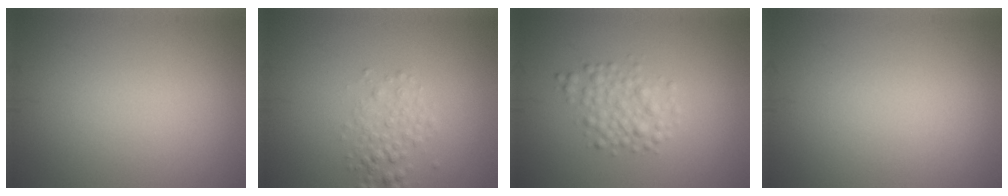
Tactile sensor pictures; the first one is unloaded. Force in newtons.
{"total": 2.1, "press": 2.1, "slide": 0.1}
{"total": 2.6, "press": 2.6, "slide": 0.0}
{"total": 0.0}